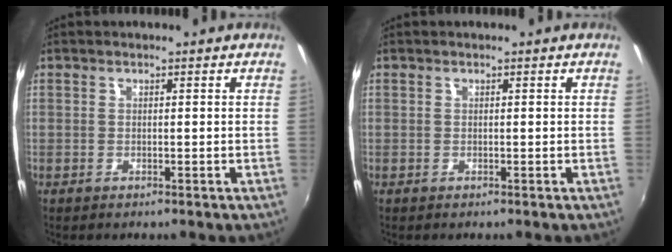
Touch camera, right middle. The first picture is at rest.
{"total": 0.0}